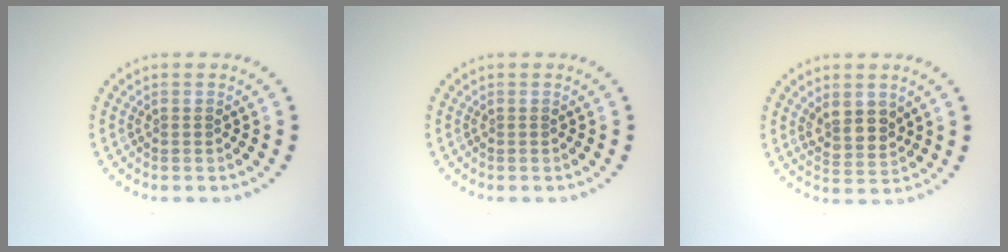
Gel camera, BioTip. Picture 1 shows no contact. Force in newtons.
{"total": 0.0}
{"total": 3.0, "press": 2.7, "slide": 1.3}